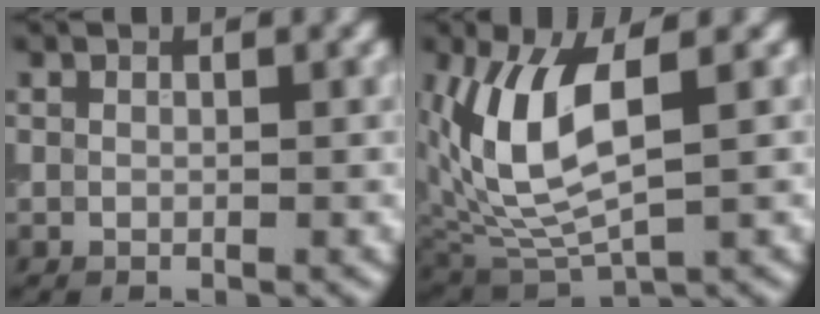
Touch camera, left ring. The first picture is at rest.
{"total": 7.7, "force": [1.6, 3.5, 6.7], "torque": [-0.151, -0.003, 0.034]}